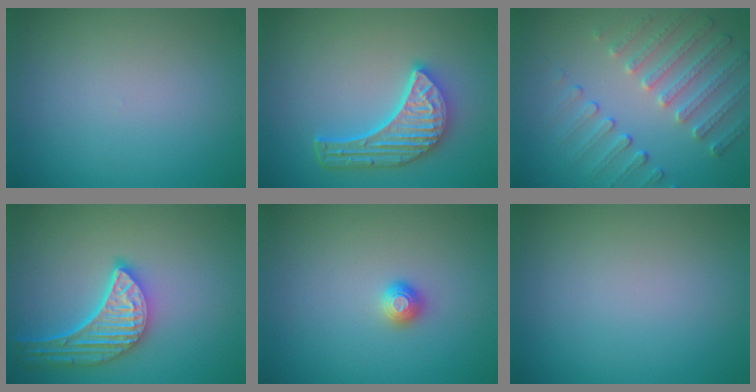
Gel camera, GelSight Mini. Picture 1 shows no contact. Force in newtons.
{"total": 5.7, "press": 4.3, "slide": 3.6}
{"total": 4.2, "press": 3.6, "slide": 2.1}
{"total": 5.5, "press": 4.4, "slide": 3.4}
{"total": 1.1, "press": 1.1, "slide": 0.1}
{"total": 0.0}